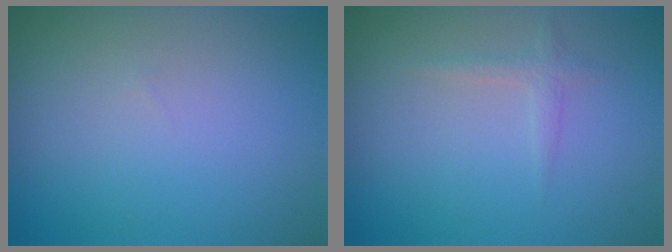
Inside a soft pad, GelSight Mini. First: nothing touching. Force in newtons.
{"total": 1.1, "press": 1.1, "slide": 0.0}